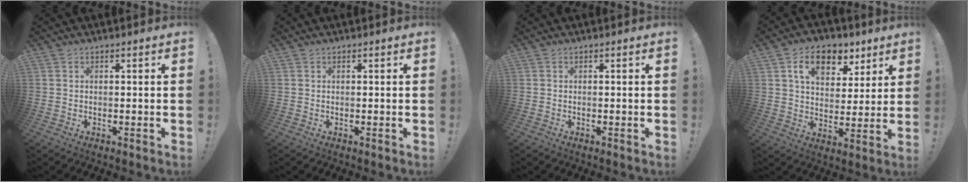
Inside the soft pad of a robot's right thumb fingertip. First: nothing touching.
{"total": 0.0}
{"total": 0.0}
{"total": 12.4, "force": [6.5, 8.1, 6.8], "torque": [-0.102, -0.020, 0.120]}